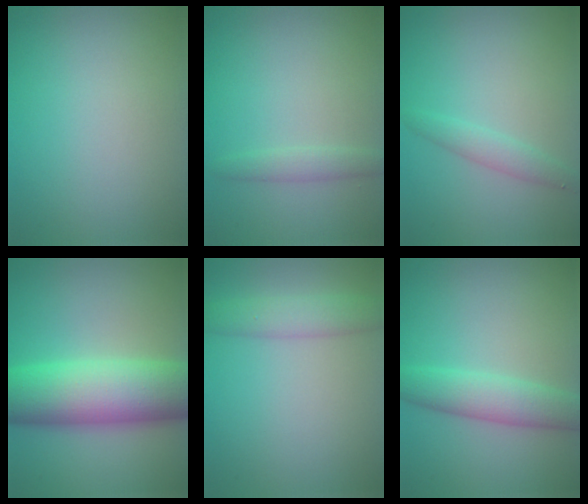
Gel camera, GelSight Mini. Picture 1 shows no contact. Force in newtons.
{"total": 1.5, "press": 1.5, "slide": 0.1}
{"total": 1.6, "press": 1.6, "slide": 0.0}
{"total": 11.6, "press": 11.6, "slide": 0.5}
{"total": 3.0, "press": 3.0, "slide": 0.1}
{"total": 4.0, "press": 4.0, "slide": 0.1}